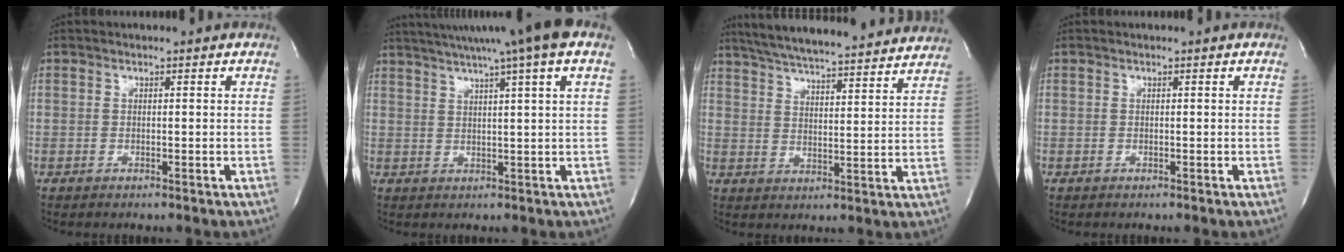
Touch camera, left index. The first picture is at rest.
{"total": 13.3, "force": [9.6, -1.0, 9.2], "torque": [-0.153, 0.029, 0.124]}
{"total": 24.1, "force": [22.0, 2.5, 9.6], "torque": [-0.161, 0.001, 0.296]}
{"total": 0.0}